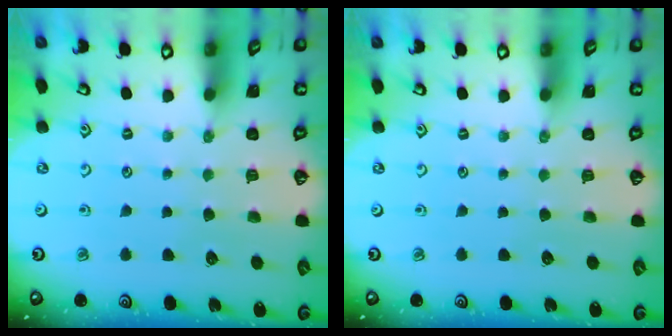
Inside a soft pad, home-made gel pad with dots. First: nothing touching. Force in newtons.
{"total": 0.0}